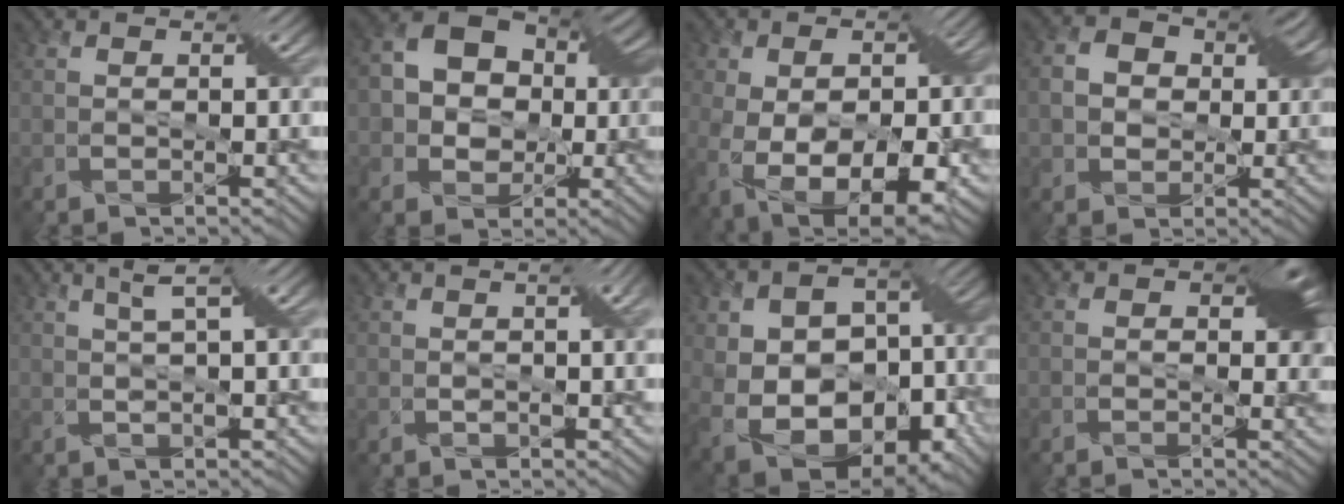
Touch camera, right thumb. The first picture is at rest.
{"total": 10.6, "force": [0.4, 8.6, 6.2], "torque": [-0.114, 0.015, -0.006]}
{"total": 16.0, "force": [-4.8, 8.7, 12.6], "torque": [-0.226, -0.049, -0.056]}
{"total": 7.1, "force": [0.6, 5.9, 3.8], "torque": [-0.074, 0.008, -0.001]}
{"total": 3.1, "force": [1.4, 0.2, 2.7], "torque": [-0.061, 0.010, 0.029]}
{"total": 3.6, "force": [1.1, 0.7, 3.3], "torque": [-0.057, 0.010, 0.018]}
{"total": 16.5, "force": [-3.4, 11.3, 11.5], "torque": [-0.203, -0.021, -0.029]}
{"total": 3.5, "force": [0.7, 2.2, 2.7], "torque": [-0.030, -0.004, 0.005]}